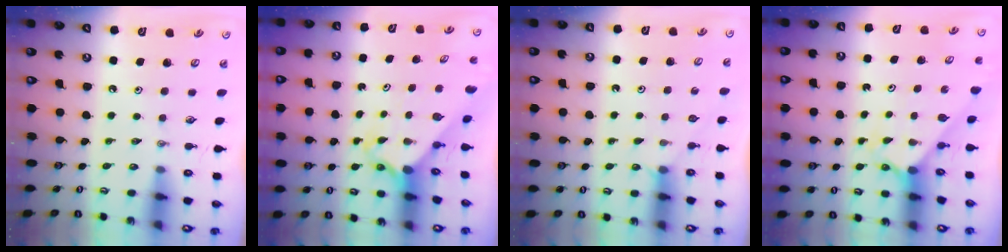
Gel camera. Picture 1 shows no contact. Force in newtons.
{"total": 2.3, "press": 2.3, "slide": 0.2}
{"total": 2.6, "press": 2.6, "slide": 0.3}
{"total": 1.9, "press": 1.9, "slide": 0.1}